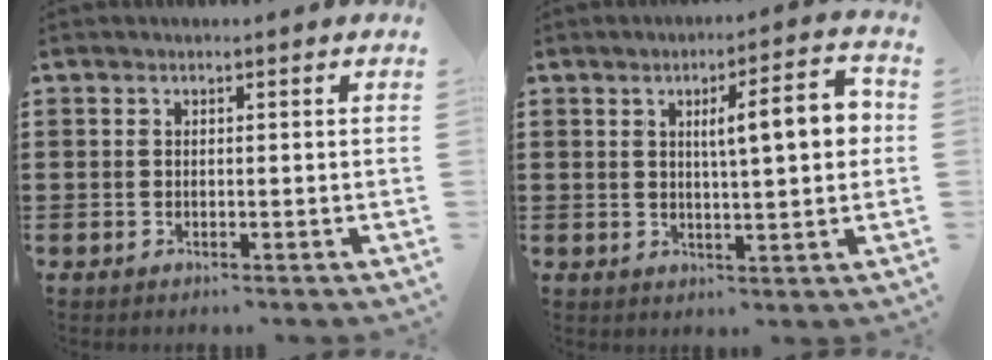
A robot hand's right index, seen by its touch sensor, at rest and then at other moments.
{"total": 8.6, "force": [1.7, 1.6, 8.2], "torque": [-0.132, -0.005, 0.018]}